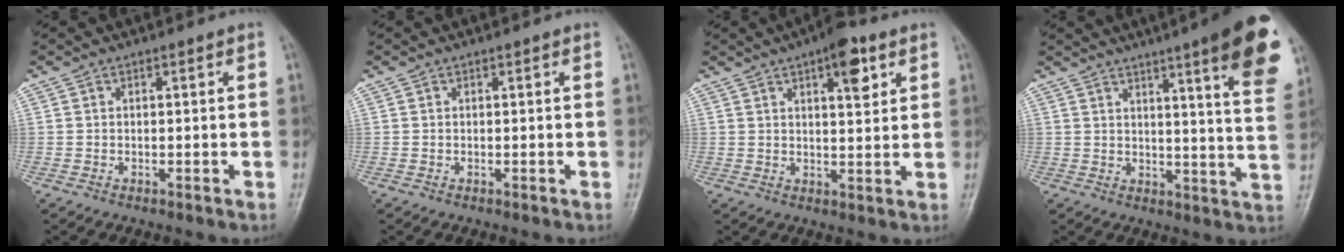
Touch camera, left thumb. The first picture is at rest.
{"total": 0.0}
{"total": 7.6, "force": [3.8, 2.8, 6.0], "torque": [-0.067, -0.014, 0.048]}
{"total": 16.9, "force": [9.5, 2.0, 13.8], "torque": [-0.151, -0.043, 0.110]}